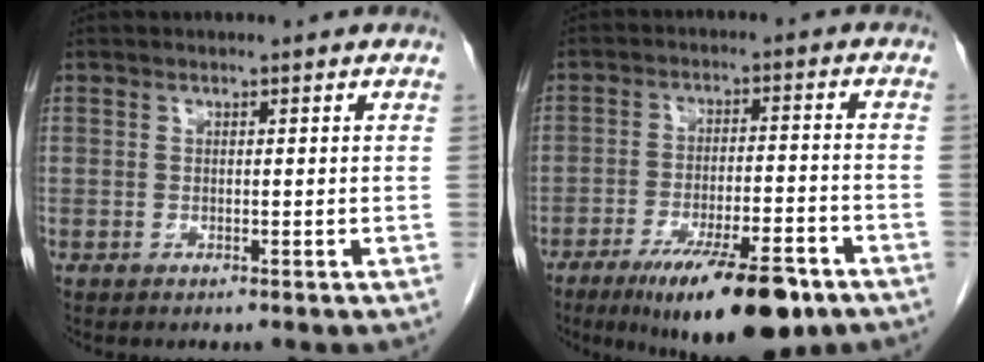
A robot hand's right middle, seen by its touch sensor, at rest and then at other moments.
{"total": 15.1, "force": [-10.0, 3.2, 10.9], "torque": [-0.147, -0.020, -0.158]}